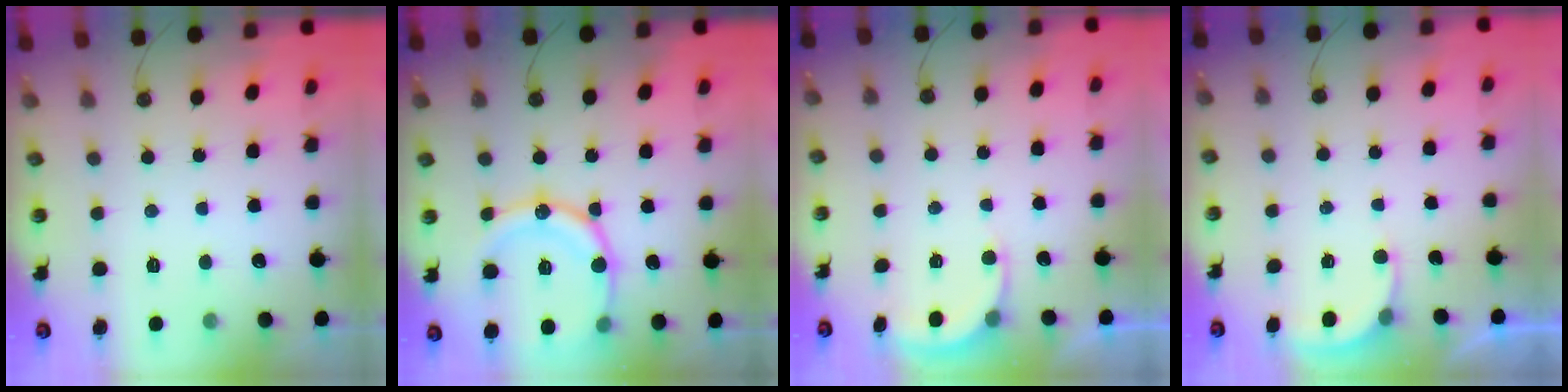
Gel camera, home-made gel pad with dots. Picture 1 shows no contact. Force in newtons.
{"total": 18.2, "press": 17.9, "slide": 3.3}
{"total": 2.4, "press": 2.2, "slide": 0.9}
{"total": 2.6, "press": 2.6, "slide": 0.2}